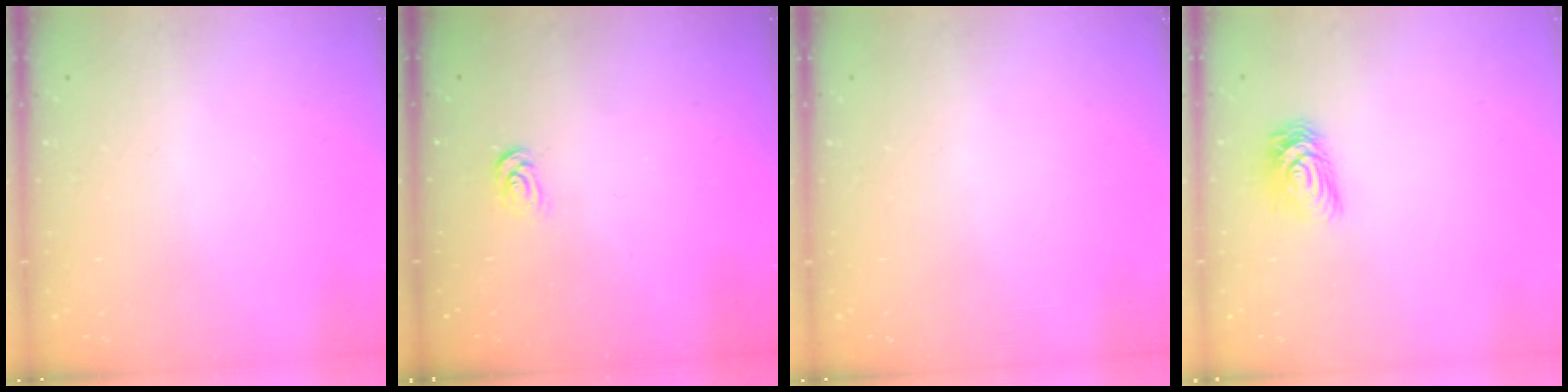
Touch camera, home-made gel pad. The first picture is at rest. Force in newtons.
{"total": 2.7, "press": 2.7, "slide": 0.3}
{"total": 0.0}
{"total": 6.7, "press": 6.7, "slide": 0.2}